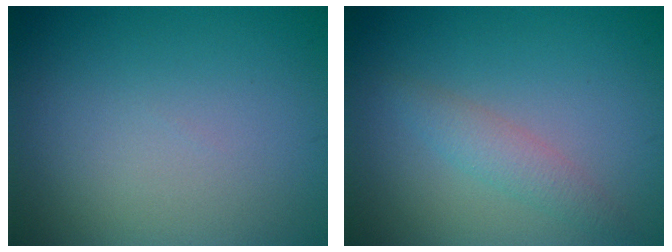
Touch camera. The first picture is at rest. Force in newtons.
{"total": 1.9, "press": 1.9, "slide": 0.1}